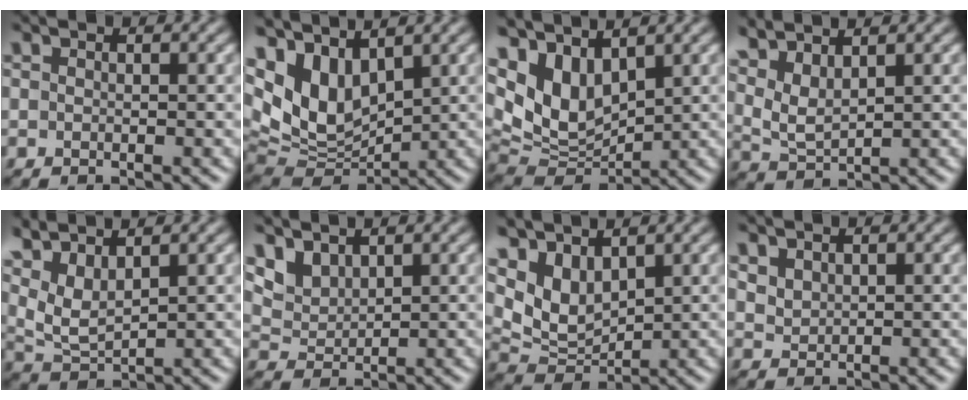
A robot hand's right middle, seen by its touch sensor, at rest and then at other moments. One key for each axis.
{"total": 9.1, "fx": 4.3, "fy": 5.4, "fz": 5.9, "tx": -0.143, "ty": 0.000, "tz": 0.086}
{"total": 8.1, "fx": 3.9, "fy": 4.8, "fz": 5.2, "tx": -0.122, "ty": -0.002, "tz": 0.076}
{"total": 4.0, "fx": 3.0, "fy": 1.4, "fz": 2.3, "tx": -0.061, "ty": 0.001, "tz": 0.065}
{"total": 4.7, "fx": 3.3, "fy": 1.7, "fz": 2.9, "tx": -0.076, "ty": 0.001, "tz": 0.071}
{"total": 2.8, "fx": 2.4, "fy": 1.2, "fz": 0.8, "tx": -0.025, "ty": -0.004, "tz": 0.052}
{"total": 6.0, "fx": 3.7, "fy": 3.3, "fz": 3.3, "tx": -0.073, "ty": 0.001, "tz": 0.075}
{"total": 1.5, "fx": 1.2, "fy": 0.8, "fz": 0.3, "tx": -0.012, "ty": -0.002, "tz": 0.030}